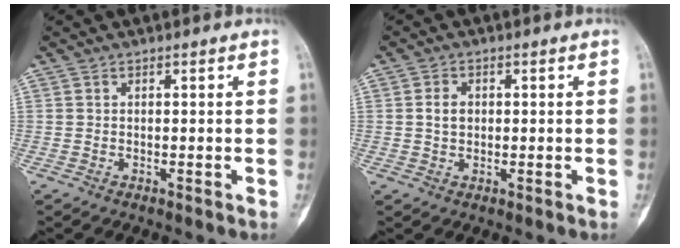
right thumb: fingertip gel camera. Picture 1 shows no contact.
{"total": 2.7, "force": [0.3, 2.0, 1.7], "torque": [-0.025, 0.004, 0.004]}